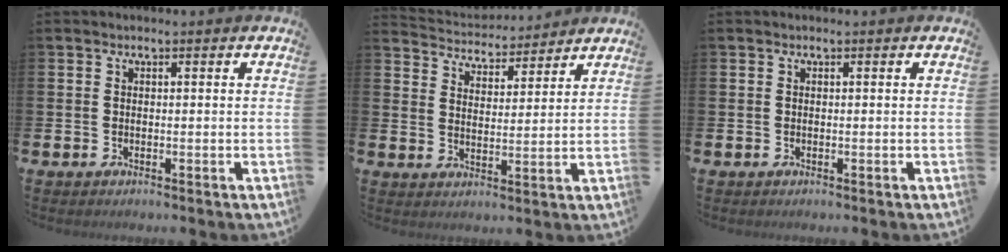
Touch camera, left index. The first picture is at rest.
{"total": 4.6, "force": [4.5, 1.0, -0.2], "torque": [-0.021, -0.031, 0.079]}
{"total": 0.0}